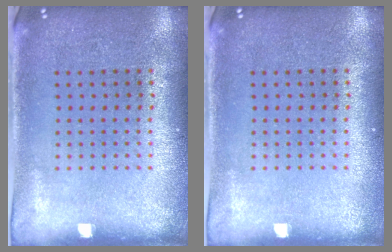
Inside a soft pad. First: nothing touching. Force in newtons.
{"total": 0.0}